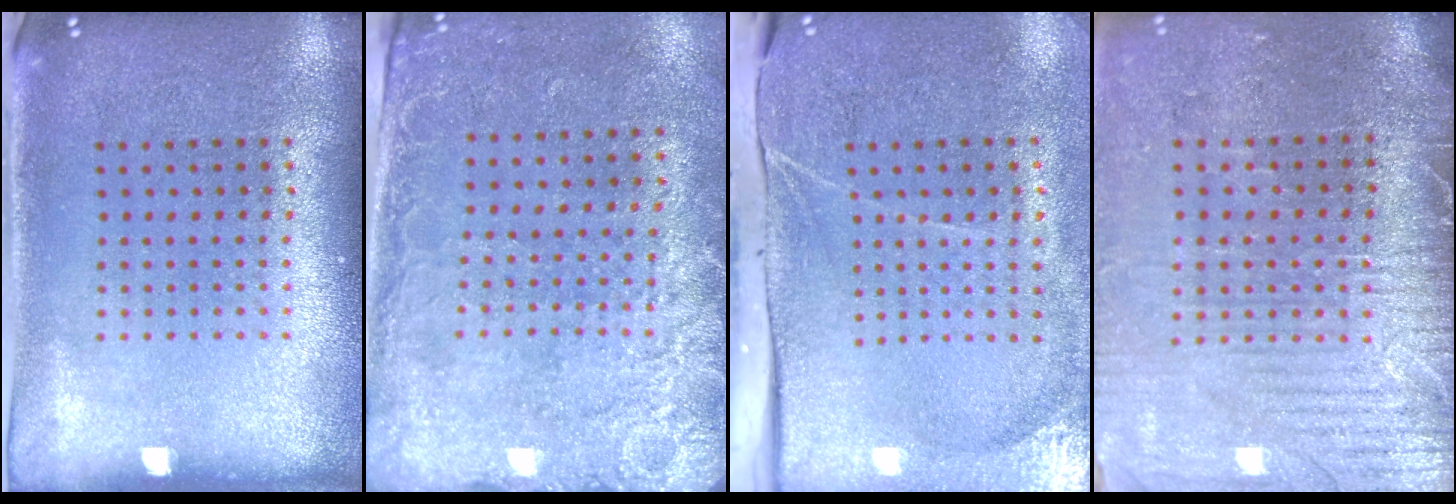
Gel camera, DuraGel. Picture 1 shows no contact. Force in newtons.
{"total": 2.7, "press": 2.2, "slide": 1.5}
{"total": 4.4, "press": 3.5, "slide": 2.6}
{"total": 3.5, "press": 3.3, "slide": 1.3}